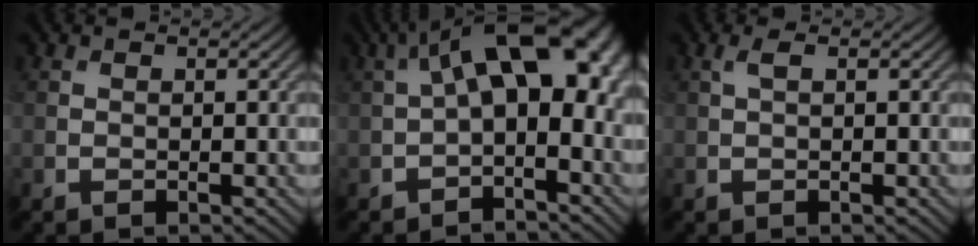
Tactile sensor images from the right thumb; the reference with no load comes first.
{"total": 11.9, "force": [0.8, 6.3, 10.1], "torque": [-0.167, 0.011, 0.011]}
{"total": 1.0, "force": [0.4, 0.2, 0.9], "torque": [-0.023, 0.004, 0.009]}